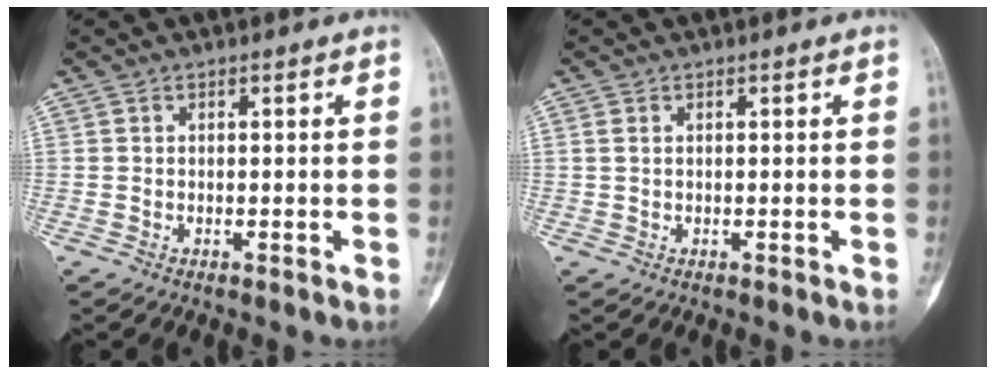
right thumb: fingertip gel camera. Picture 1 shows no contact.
{"total": 0.8, "force": [0.1, 0.5, 0.6], "torque": [-0.020, 0.006, 0.006]}